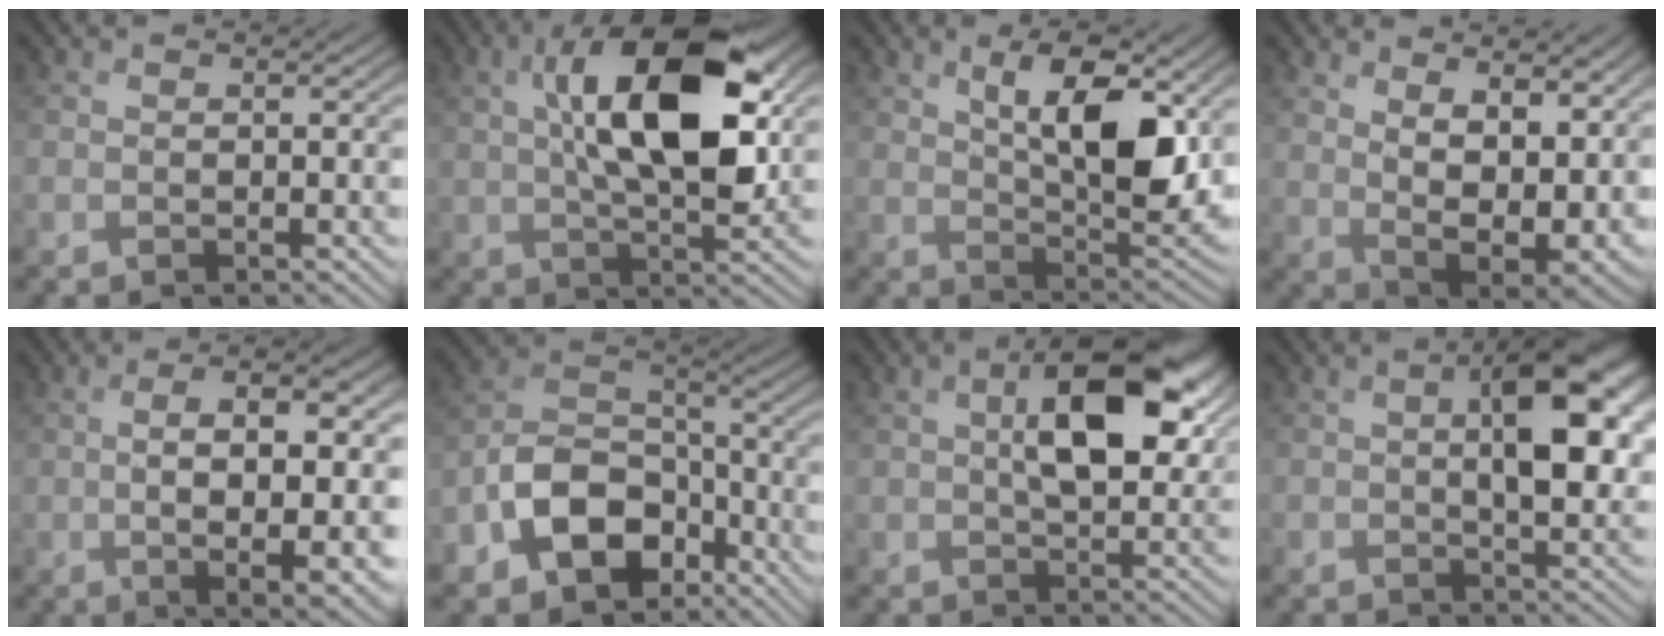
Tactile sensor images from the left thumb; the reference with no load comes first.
{"total": 13.8, "force": [3.3, 6.0, 11.9], "torque": [-0.213, 0.007, 0.052]}
{"total": 11.8, "force": [4.0, 5.1, 9.8], "torque": [-0.158, -0.010, 0.070]}
{"total": 13.8, "force": [4.6, 7.5, 10.6], "torque": [-0.181, -0.012, 0.090]}
{"total": 10.5, "force": [0.4, 3.3, 10.0], "torque": [-0.176, -0.001, 0.009]}
{"total": 11.6, "force": [-5.6, 7.7, 6.6], "torque": [-0.136, -0.008, -0.122]}
{"total": 10.7, "force": [3.1, 5.0, 8.9], "torque": [-0.150, 0.008, 0.049]}
{"total": 9.1, "force": [1.7, 4.0, 8.0], "torque": [-0.123, 0.005, 0.029]}